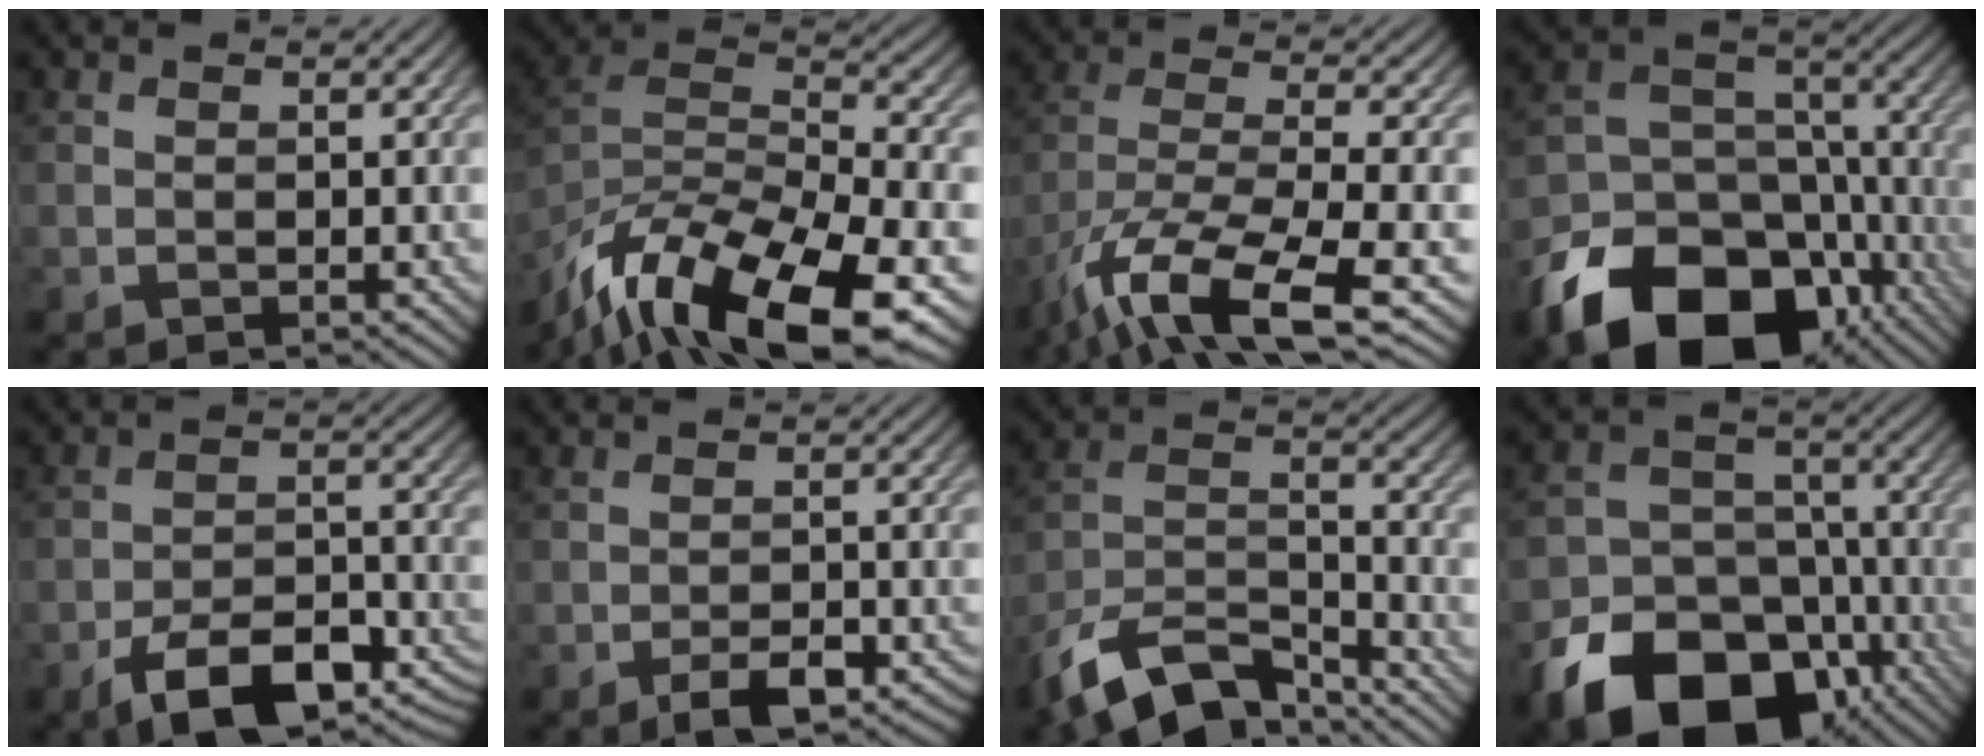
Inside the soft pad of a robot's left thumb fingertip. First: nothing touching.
{"total": 17.8, "force": [-12.5, 5.9, 11.2], "torque": [-0.252, -0.020, -0.203]}
{"total": 13.6, "force": [-7.9, 4.1, 10.3], "torque": [-0.212, -0.016, -0.148]}
{"total": 20.2, "force": [-11.2, 13.5, 10.0], "torque": [-0.213, -0.048, -0.167]}
{"total": 11.3, "force": [-7.1, 4.7, 7.4], "torque": [-0.120, -0.007, -0.117]}
{"total": 4.3, "force": [-2.7, 1.5, 3.0], "torque": [-0.045, 0.003, -0.040]}
{"total": 12.3, "force": [-9.6, 4.4, 6.4], "torque": [-0.124, -0.009, -0.184]}
{"total": 19.1, "force": [-10.8, 13.2, 8.5], "torque": [-0.170, -0.054, -0.170]}